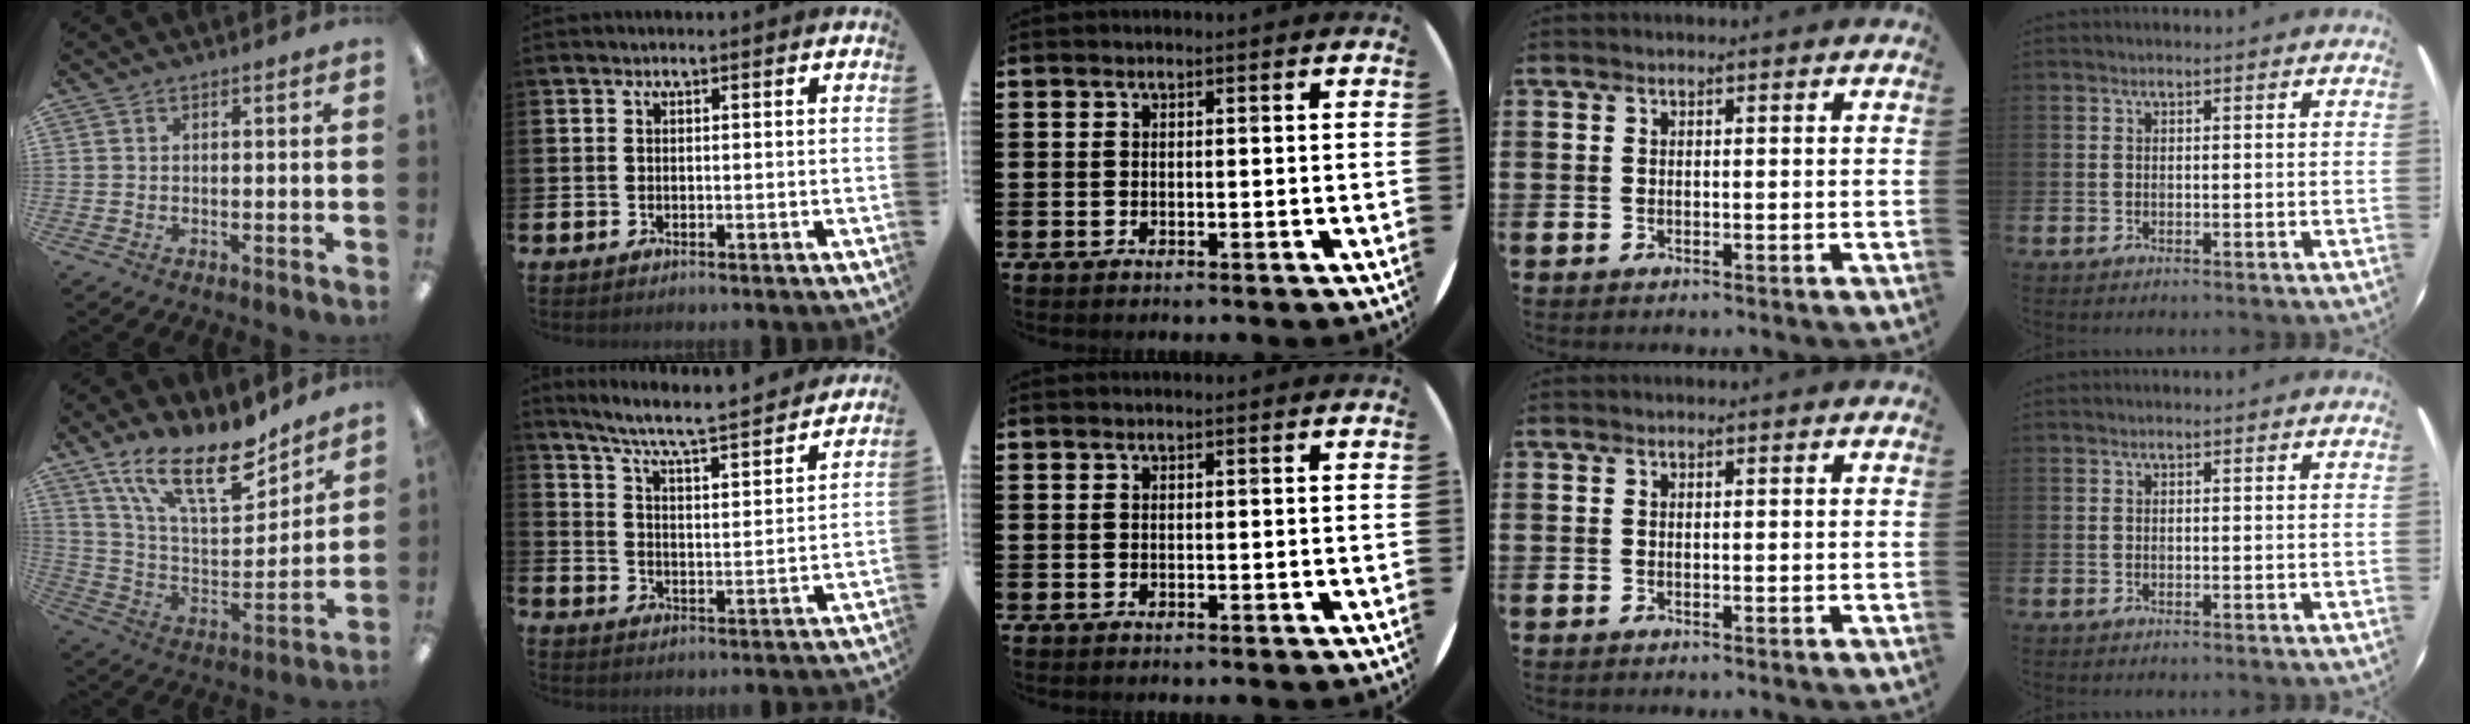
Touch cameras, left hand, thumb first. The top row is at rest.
{"thumb": {"total": 20.2, "force": [13.9, 7.4, 12.7], "torque": [-0.226, -0.079, 0.240]}, "index": {"total": 6.9, "force": [6.3, 0.2, 2.7], "torque": [-0.081, -0.052, 0.103]}}